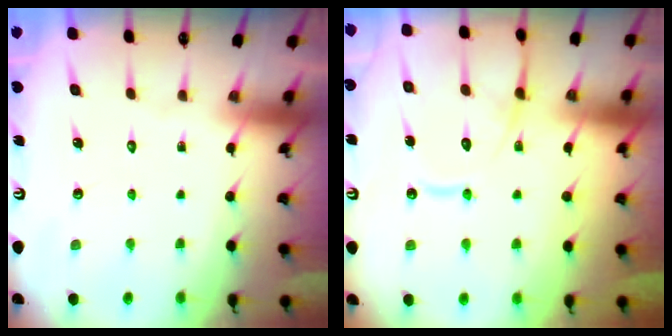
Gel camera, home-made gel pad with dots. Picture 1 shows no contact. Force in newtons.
{"total": 12.8, "press": 12.7, "slide": 1.3}